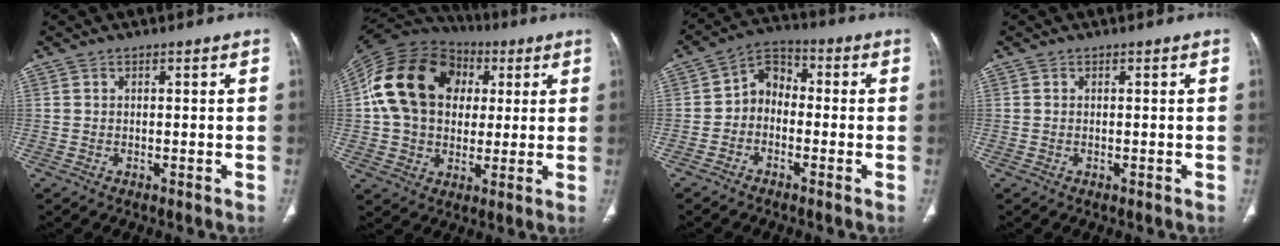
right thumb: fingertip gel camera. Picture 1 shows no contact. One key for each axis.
{"total": 21.1, "fx": 3.9, "fy": 16.2, "fz": 13.0, "tx": -0.228, "ty": 0.023, "tz": 0.064}
{"total": 6.2, "fx": -1.4, "fy": 4.9, "fz": 3.5, "tx": -0.033, "ty": 0.032, "tz": -0.047}
{"total": 0.0}